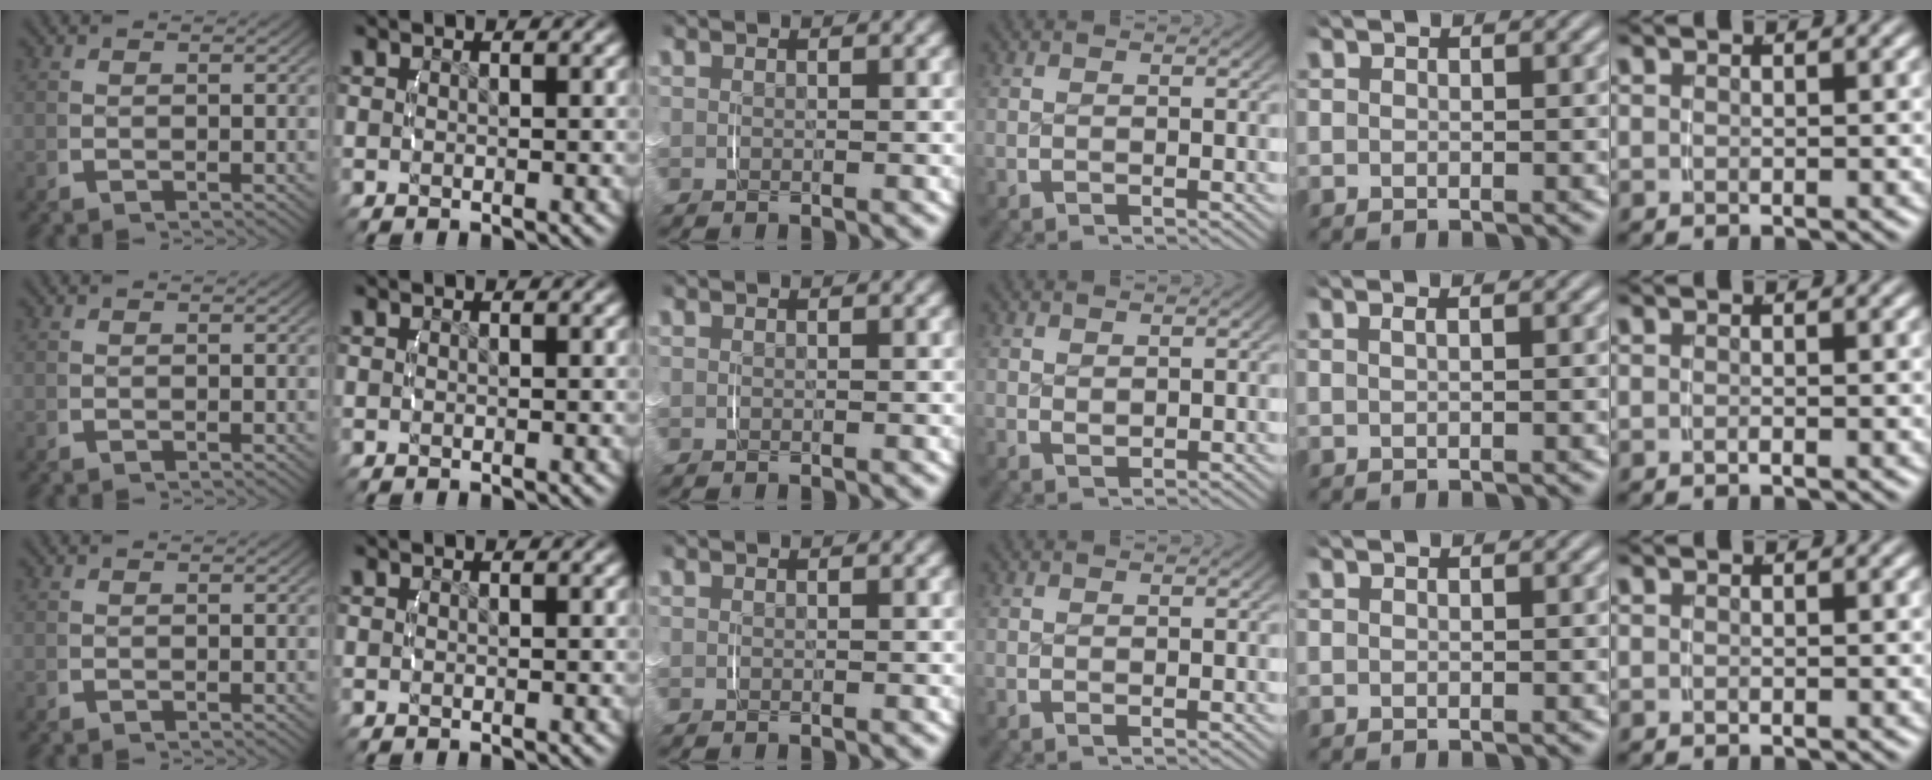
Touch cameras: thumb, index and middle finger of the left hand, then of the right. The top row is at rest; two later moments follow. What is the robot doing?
{"motion": "lift_and_place", "object": "small bumper sticker"}